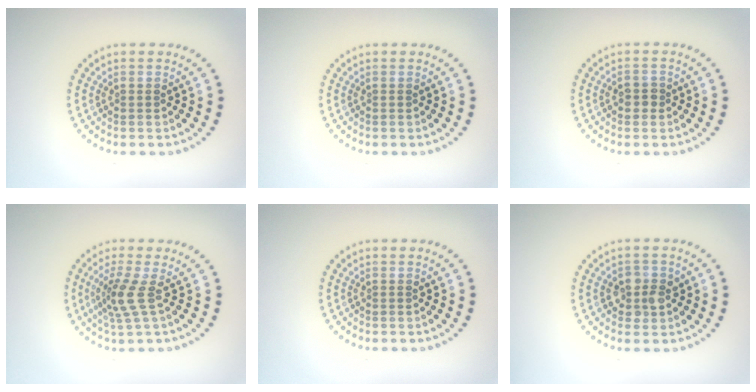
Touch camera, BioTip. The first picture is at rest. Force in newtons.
{"total": 0.0}
{"total": 1.4, "press": 1.4, "slide": 0.2}
{"total": 2.7, "press": 1.9, "slide": 1.9}
{"total": 0.0}
{"total": 2.2, "press": 2.1, "slide": 0.6}